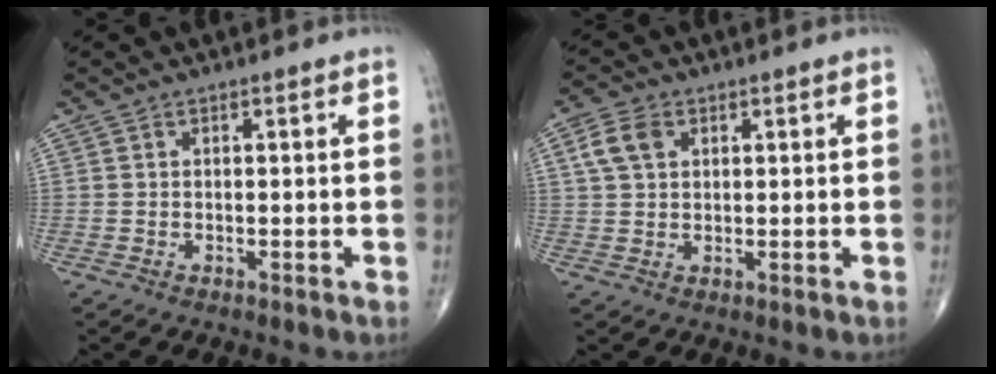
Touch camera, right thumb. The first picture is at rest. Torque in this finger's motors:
{"motor_torque": [-0.40, 0.48, -0.05, -0.22, 0.06]}